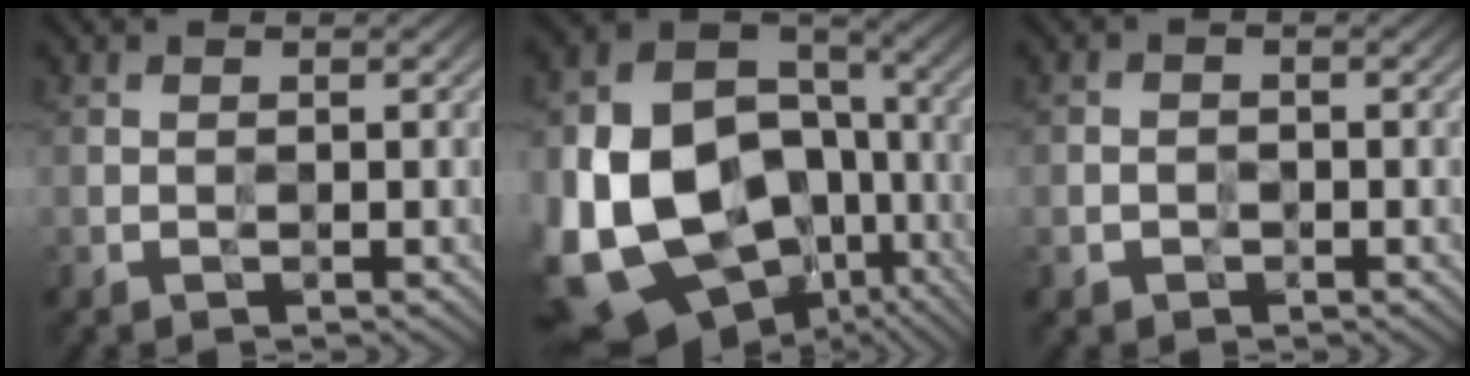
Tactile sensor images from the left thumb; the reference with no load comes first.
{"total": 20.7, "force": [-5.6, 15.7, 12.3], "torque": [-0.281, -0.053, -0.075]}
{"total": 1.3, "force": [-0.7, 1.1, 0.4], "torque": [-0.004, -0.001, -0.015]}